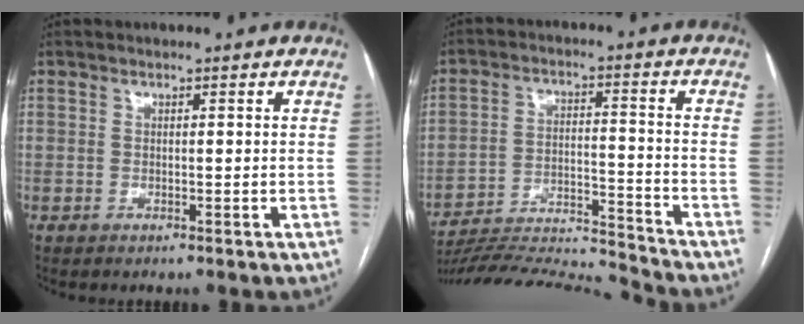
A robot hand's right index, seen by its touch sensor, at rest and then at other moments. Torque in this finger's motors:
{"motor_torque": [-1.21, -0.93, -0.72, -0.21]}